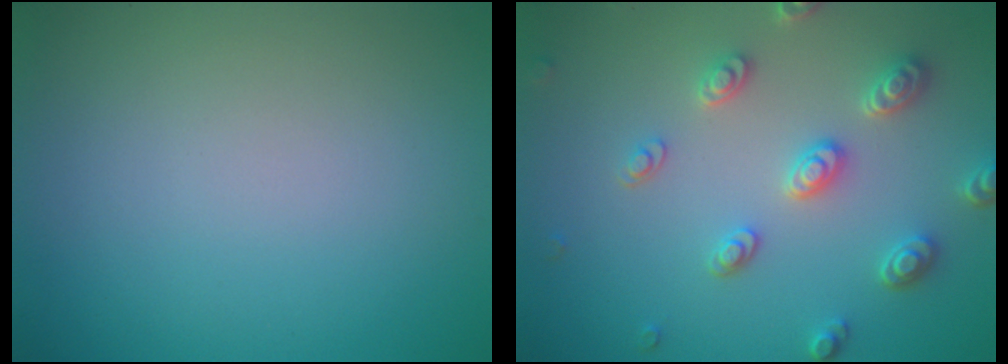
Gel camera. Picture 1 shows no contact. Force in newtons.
{"total": 4.0, "press": 3.4, "slide": 2.1}